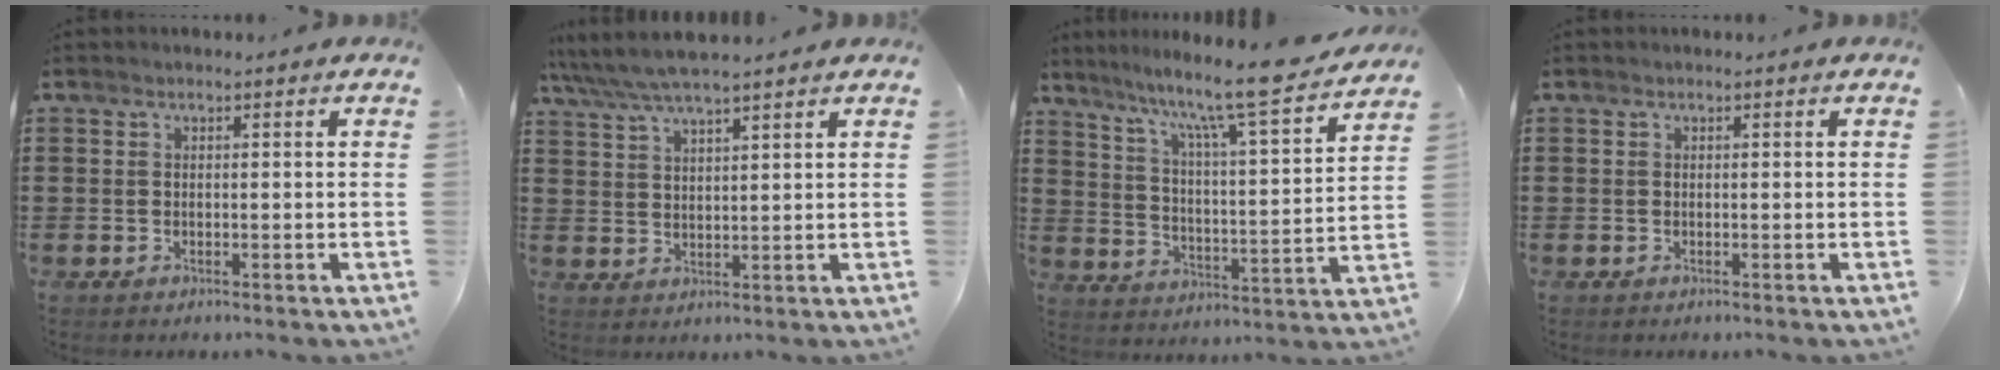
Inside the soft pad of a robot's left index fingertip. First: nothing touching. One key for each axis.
{"total": 5.1, "fx": 4.4, "fy": 0.5, "fz": 2.4, "tx": -0.060, "ty": -0.012, "tz": 0.078}
{"total": 10.4, "fx": 9.0, "fy": -0.9, "fz": 5.1, "tx": -0.106, "ty": -0.075, "tz": 0.140}
{"total": 0.0}